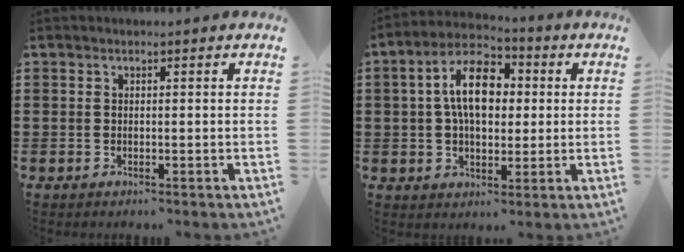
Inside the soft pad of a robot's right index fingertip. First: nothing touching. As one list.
[{"total": 10.0, "force": [1.6, 5.7, 8.0], "torque": [-0.152, 0.013, 0.022]}]